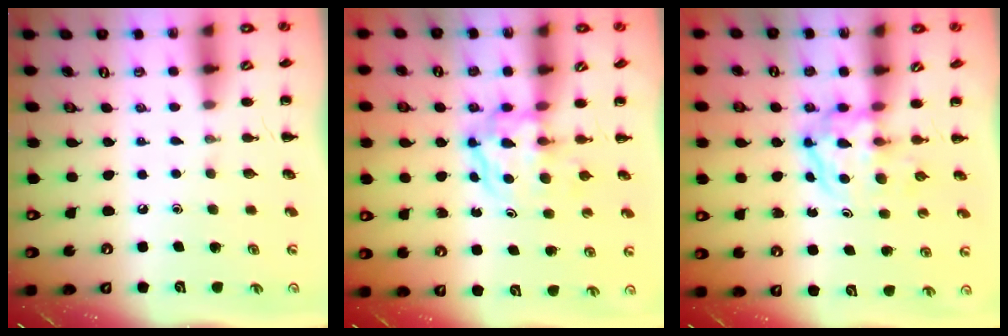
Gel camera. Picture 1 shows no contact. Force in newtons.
{"total": 3.8, "press": 3.8, "slide": 0.5}
{"total": 3.9, "press": 3.9, "slide": 0.4}